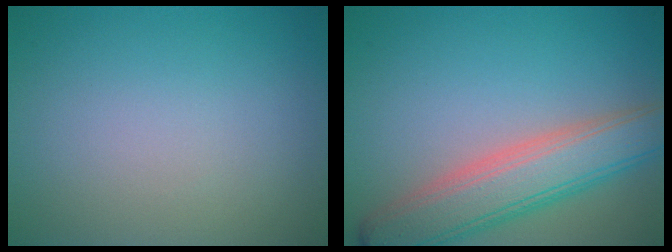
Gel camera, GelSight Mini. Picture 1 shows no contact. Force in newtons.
{"total": 6.8, "press": 6.7, "slide": 0.5}